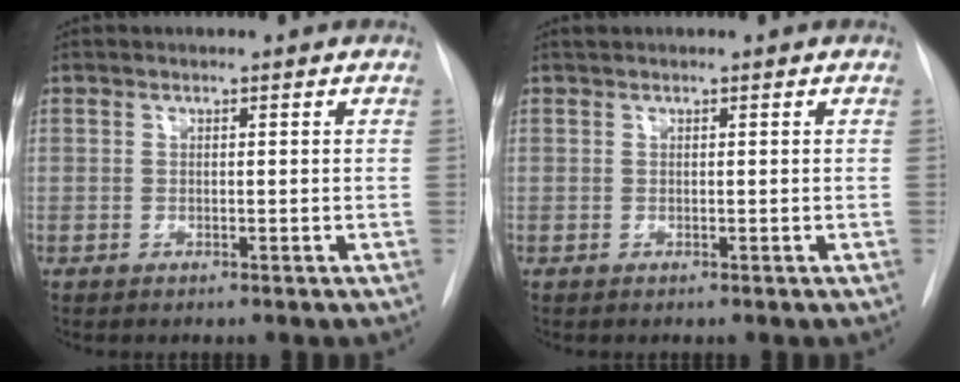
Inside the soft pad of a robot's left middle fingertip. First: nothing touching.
{"total": 0.0}